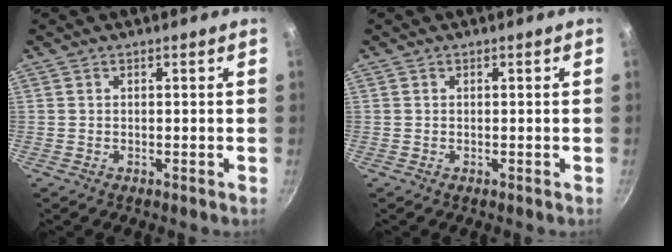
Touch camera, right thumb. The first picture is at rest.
{"total": 0.0}